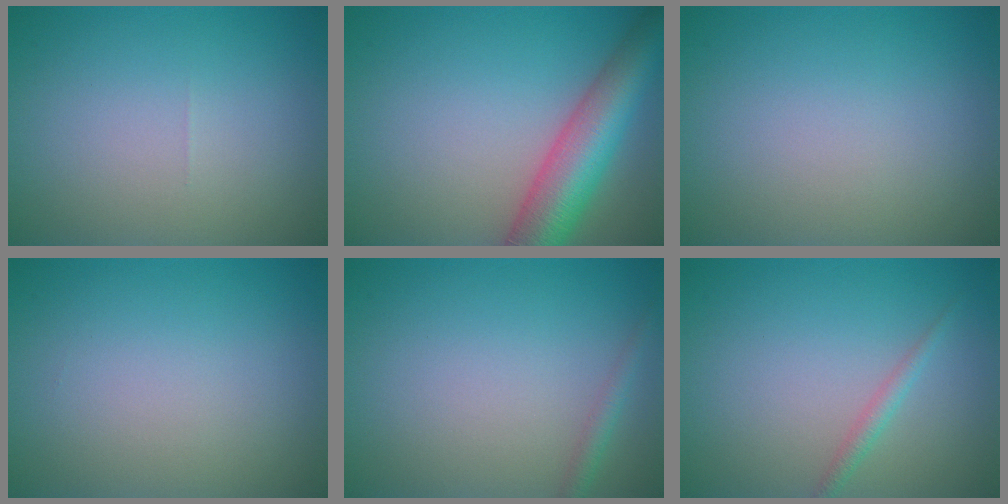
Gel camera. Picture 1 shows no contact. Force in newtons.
{"total": 7.8, "press": 7.8, "slide": 0.3}
{"total": 0.0}
{"total": 0.0}
{"total": 1.3, "press": 1.2, "slide": 0.1}
{"total": 1.2, "press": 1.2, "slide": 0.0}